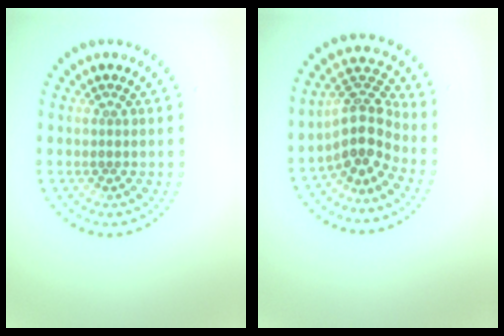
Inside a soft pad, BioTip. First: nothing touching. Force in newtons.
{"total": 4.0, "press": 3.1, "slide": 2.6}